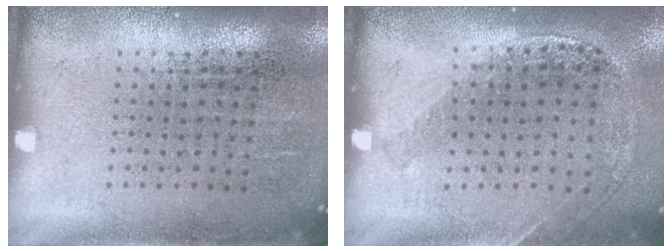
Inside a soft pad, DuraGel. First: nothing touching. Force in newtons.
{"total": 1.2, "press": 1.2, "slide": 0.2}